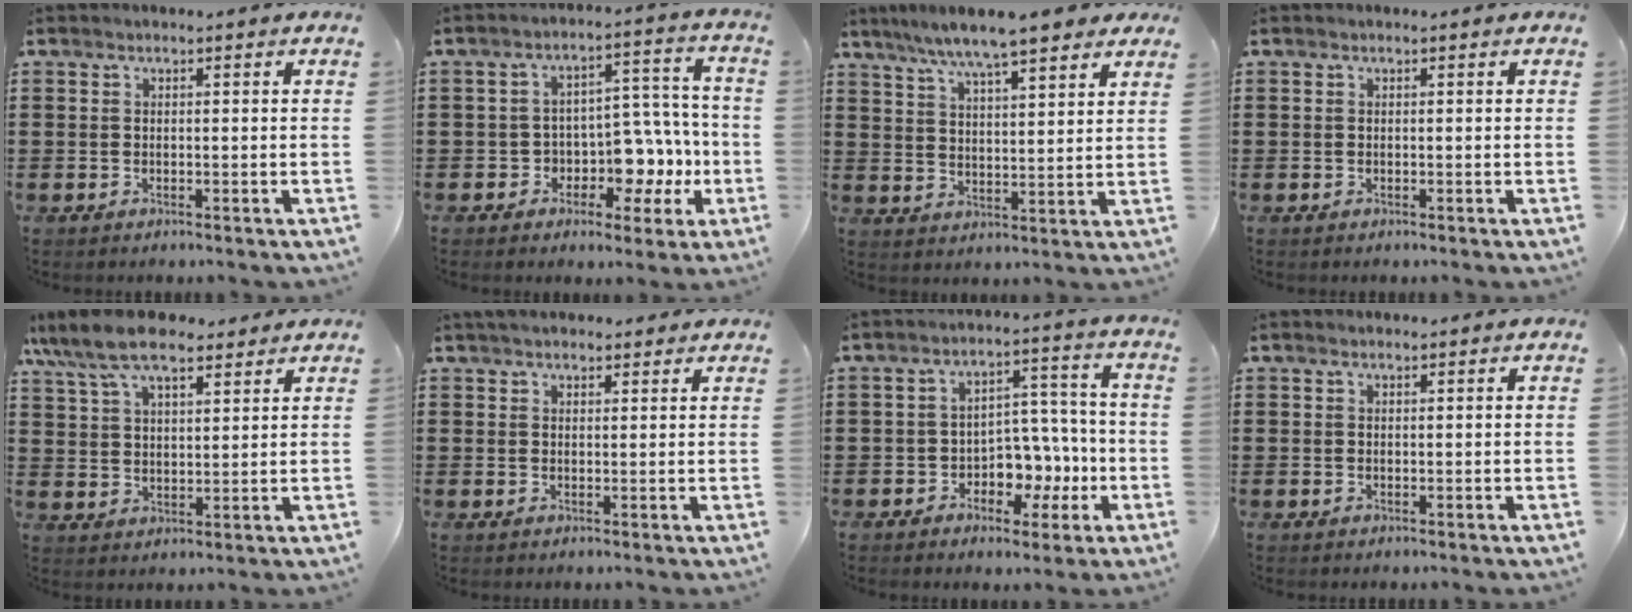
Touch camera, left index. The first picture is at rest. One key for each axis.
{"total": 7.1, "fx": -1.5, "fy": 5.9, "fz": 3.7, "tx": -0.065, "ty": -0.003, "tz": -0.022}
{"total": 7.7, "fx": 6.5, "fy": 0.6, "fz": 4.1, "tx": -0.101, "ty": -0.018, "tz": 0.114}
{"total": 0.0}
{"total": 10.3, "fx": 7.8, "fy": 3.8, "fz": 5.5, "tx": -0.129, "ty": -0.008, "tz": 0.145}
{"total": 2.4, "fx": 2.2, "fy": 0.8, "fz": 0.5, "tx": -0.015, "ty": 0.003, "tz": 0.043}
{"total": 6.6, "fx": -2.1, "fy": 5.1, "fz": 3.5, "tx": -0.064, "ty": 0.013, "tz": -0.039}
{"total": 0.6, "fx": 0.5, "fy": 0.2, "fz": 0.3, "tx": -0.006, "ty": 0.002, "tz": 0.009}